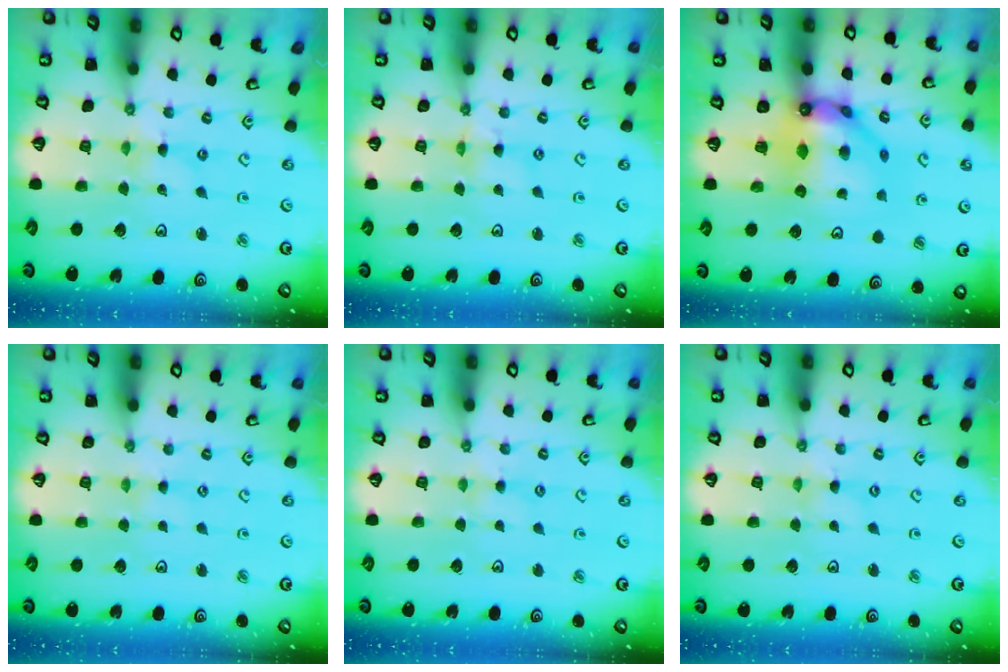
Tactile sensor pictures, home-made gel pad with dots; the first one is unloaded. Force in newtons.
{"total": 2.4, "press": 2.4, "slide": 0.3}
{"total": 12.2, "press": 12.2, "slide": 0.9}
{"total": 0.7, "press": 0.7, "slide": 0.2}
{"total": 3.9, "press": 3.9, "slide": 0.5}
{"total": 0.0}